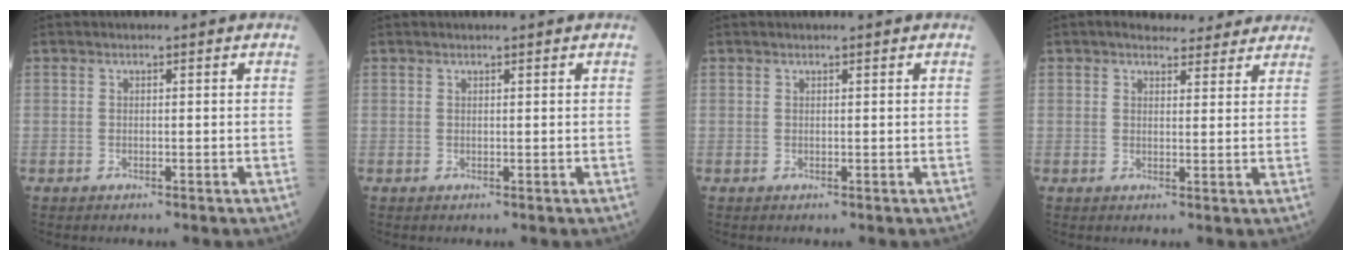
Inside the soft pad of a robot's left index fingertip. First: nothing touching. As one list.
[{"total": 1.4, "force": [1.3, 0.0, 0.5], "torque": [-0.006, 0.010, 0.021]}, {"total": 1.1, "force": [1.0, 0.0, 0.4], "torque": [-0.005, 0.008, 0.017]}, {"total": 7.9, "force": [7.0, 2.6, 2.5], "torque": [-0.022, 0.011, 0.081]}]